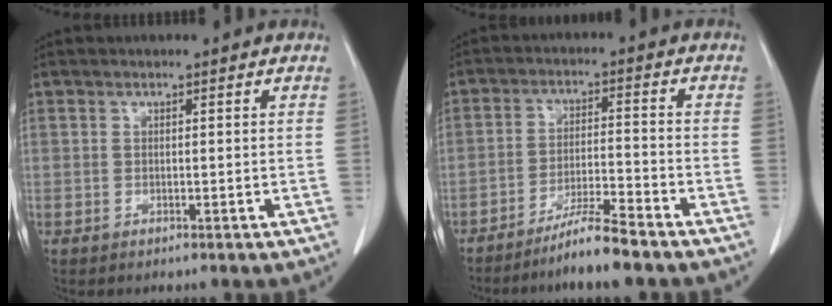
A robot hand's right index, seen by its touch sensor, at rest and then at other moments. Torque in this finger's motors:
{"motor_torque": [0.30, -0.29, 0.24, 0.07]}